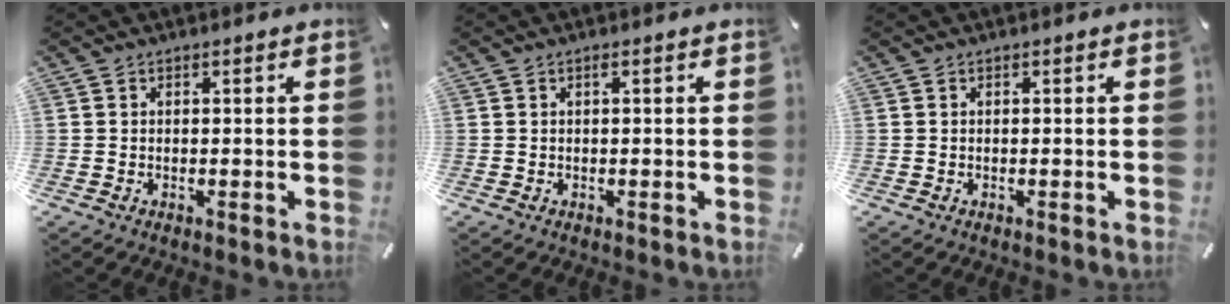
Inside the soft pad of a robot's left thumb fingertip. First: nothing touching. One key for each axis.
{"total": 0.7, "fx": 0.1, "fy": -0.1, "fz": 0.7, "tx": -0.011, "ty": 0.000, "tz": 0.001}
{"total": 0.0}